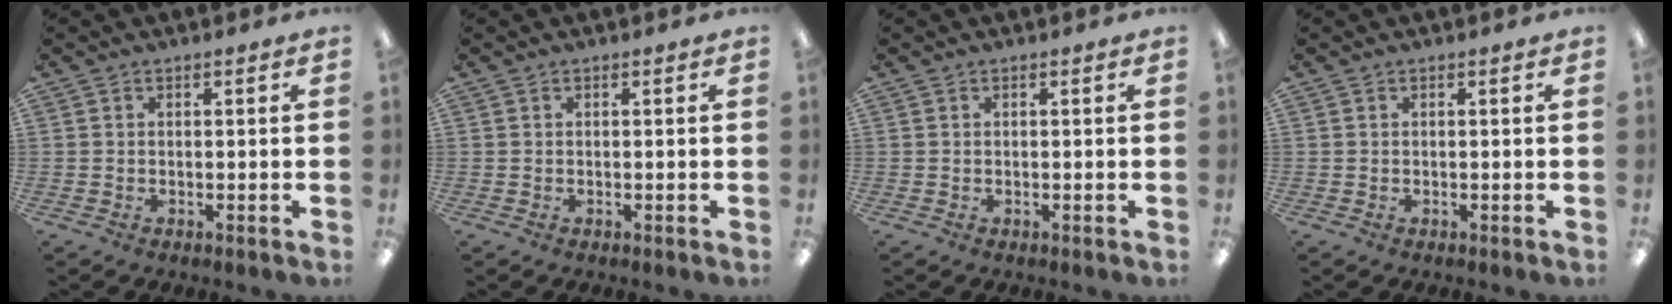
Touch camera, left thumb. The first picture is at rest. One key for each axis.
{"total": 0.0}
{"total": 0.0}
{"total": 0.0}